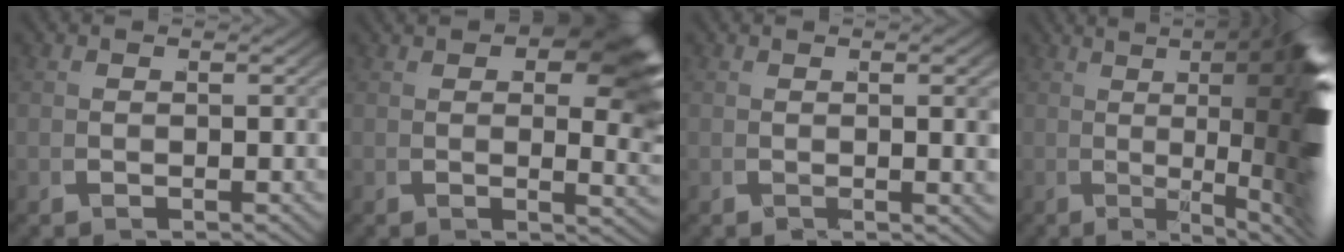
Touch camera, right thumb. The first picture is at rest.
{"total": 9.6, "force": [2.7, 4.4, 8.1], "torque": [-0.084, -0.009, 0.039]}
{"total": 2.4, "force": [0.5, 0.6, 2.2], "torque": [-0.042, 0.000, 0.010]}
{"total": 19.9, "force": [1.8, 6.1, 18.9], "torque": [-0.237, -0.002, 0.026]}